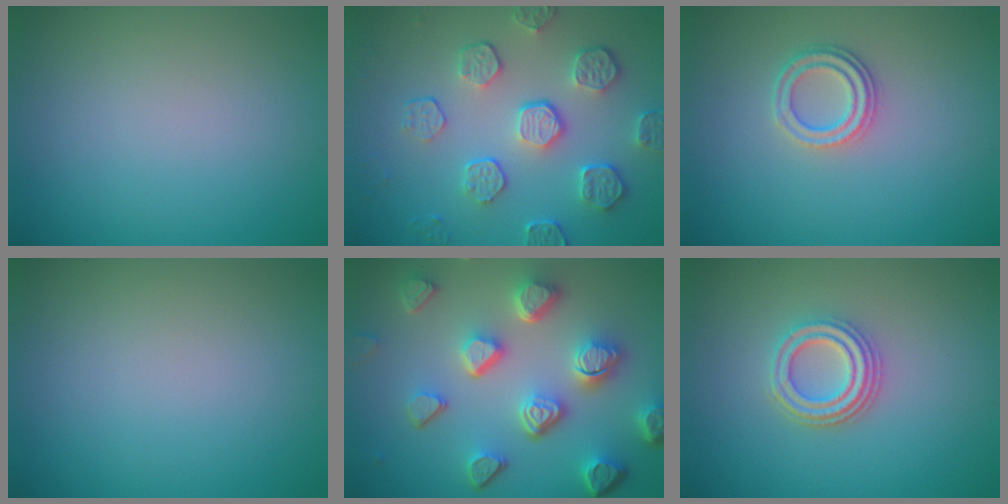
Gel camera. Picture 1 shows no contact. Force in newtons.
{"total": 5.5, "press": 4.2, "slide": 3.6}
{"total": 2.4, "press": 2.0, "slide": 1.2}
{"total": 0.0}
{"total": 7.1, "press": 5.4, "slide": 4.6}
{"total": 3.6, "press": 3.0, "slide": 2.0}